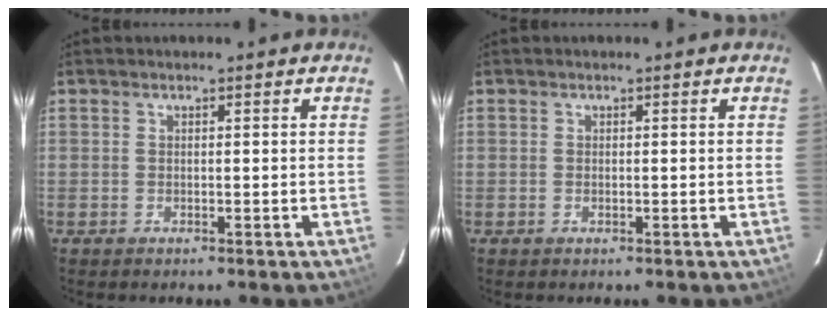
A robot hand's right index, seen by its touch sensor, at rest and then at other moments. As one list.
[{"total": 0.6, "force": [-0.1, 0.4, 0.4], "torque": [-0.007, 0.000, -0.003]}]